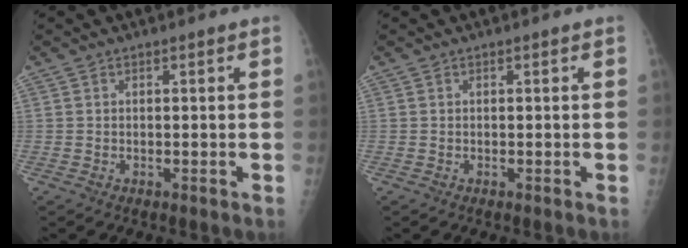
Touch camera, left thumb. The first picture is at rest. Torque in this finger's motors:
{"motor_torque": [-0.18, 0.18, -0.01, 0.00, 0.00]}